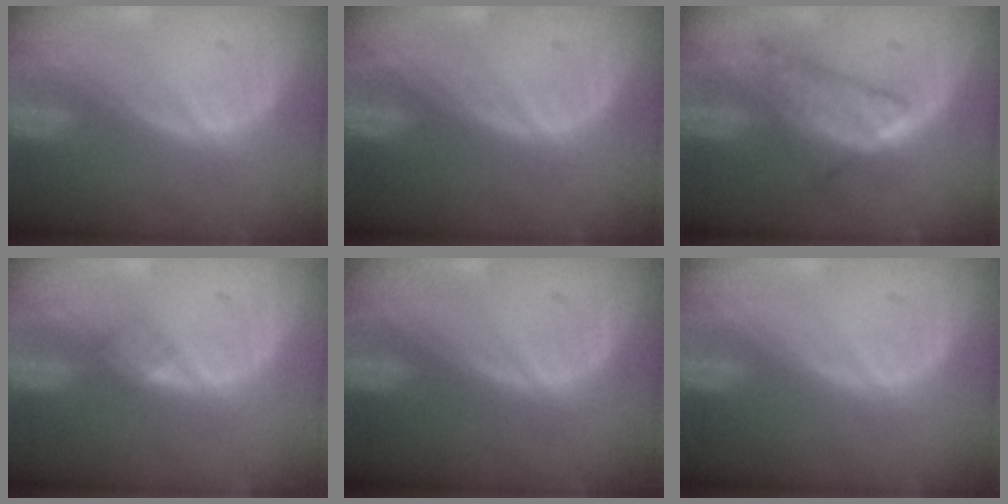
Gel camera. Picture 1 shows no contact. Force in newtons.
{"total": 0.0}
{"total": 7.0, "press": 6.1, "slide": 3.5}
{"total": 1.8, "press": 1.8, "slide": 0.2}
{"total": 0.0}
{"total": 0.0}